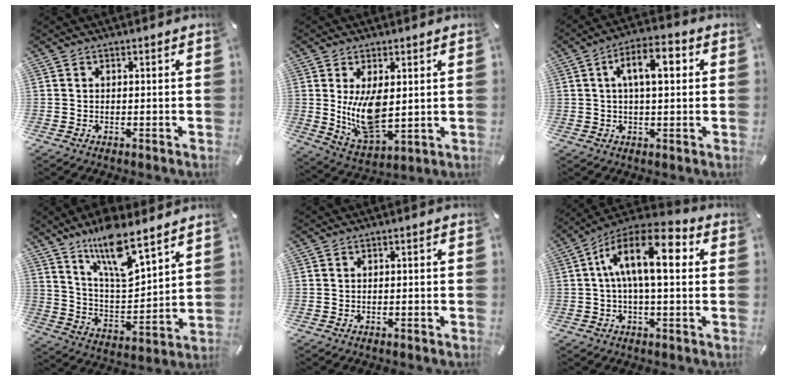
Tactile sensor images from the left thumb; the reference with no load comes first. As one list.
[{"total": 11.1, "force": [2.0, 5.7, 9.4], "torque": [-0.184, -0.025, 0.036]}, {"total": 9.8, "force": [2.2, 4.2, 8.5], "torque": [-0.133, 0.002, 0.032]}, {"total": 15.3, "force": [11.8, 5.2, 8.3], "torque": [-0.158, -0.065, 0.208]}, {"total": 1.1, "force": [-0.6, 0.3, 0.9], "torque": [-0.016, 0.002, -0.012]}, {"total": 14.6, "force": [2.8, 5.9, 13.0], "torque": [-0.226, -0.007, 0.044]}]